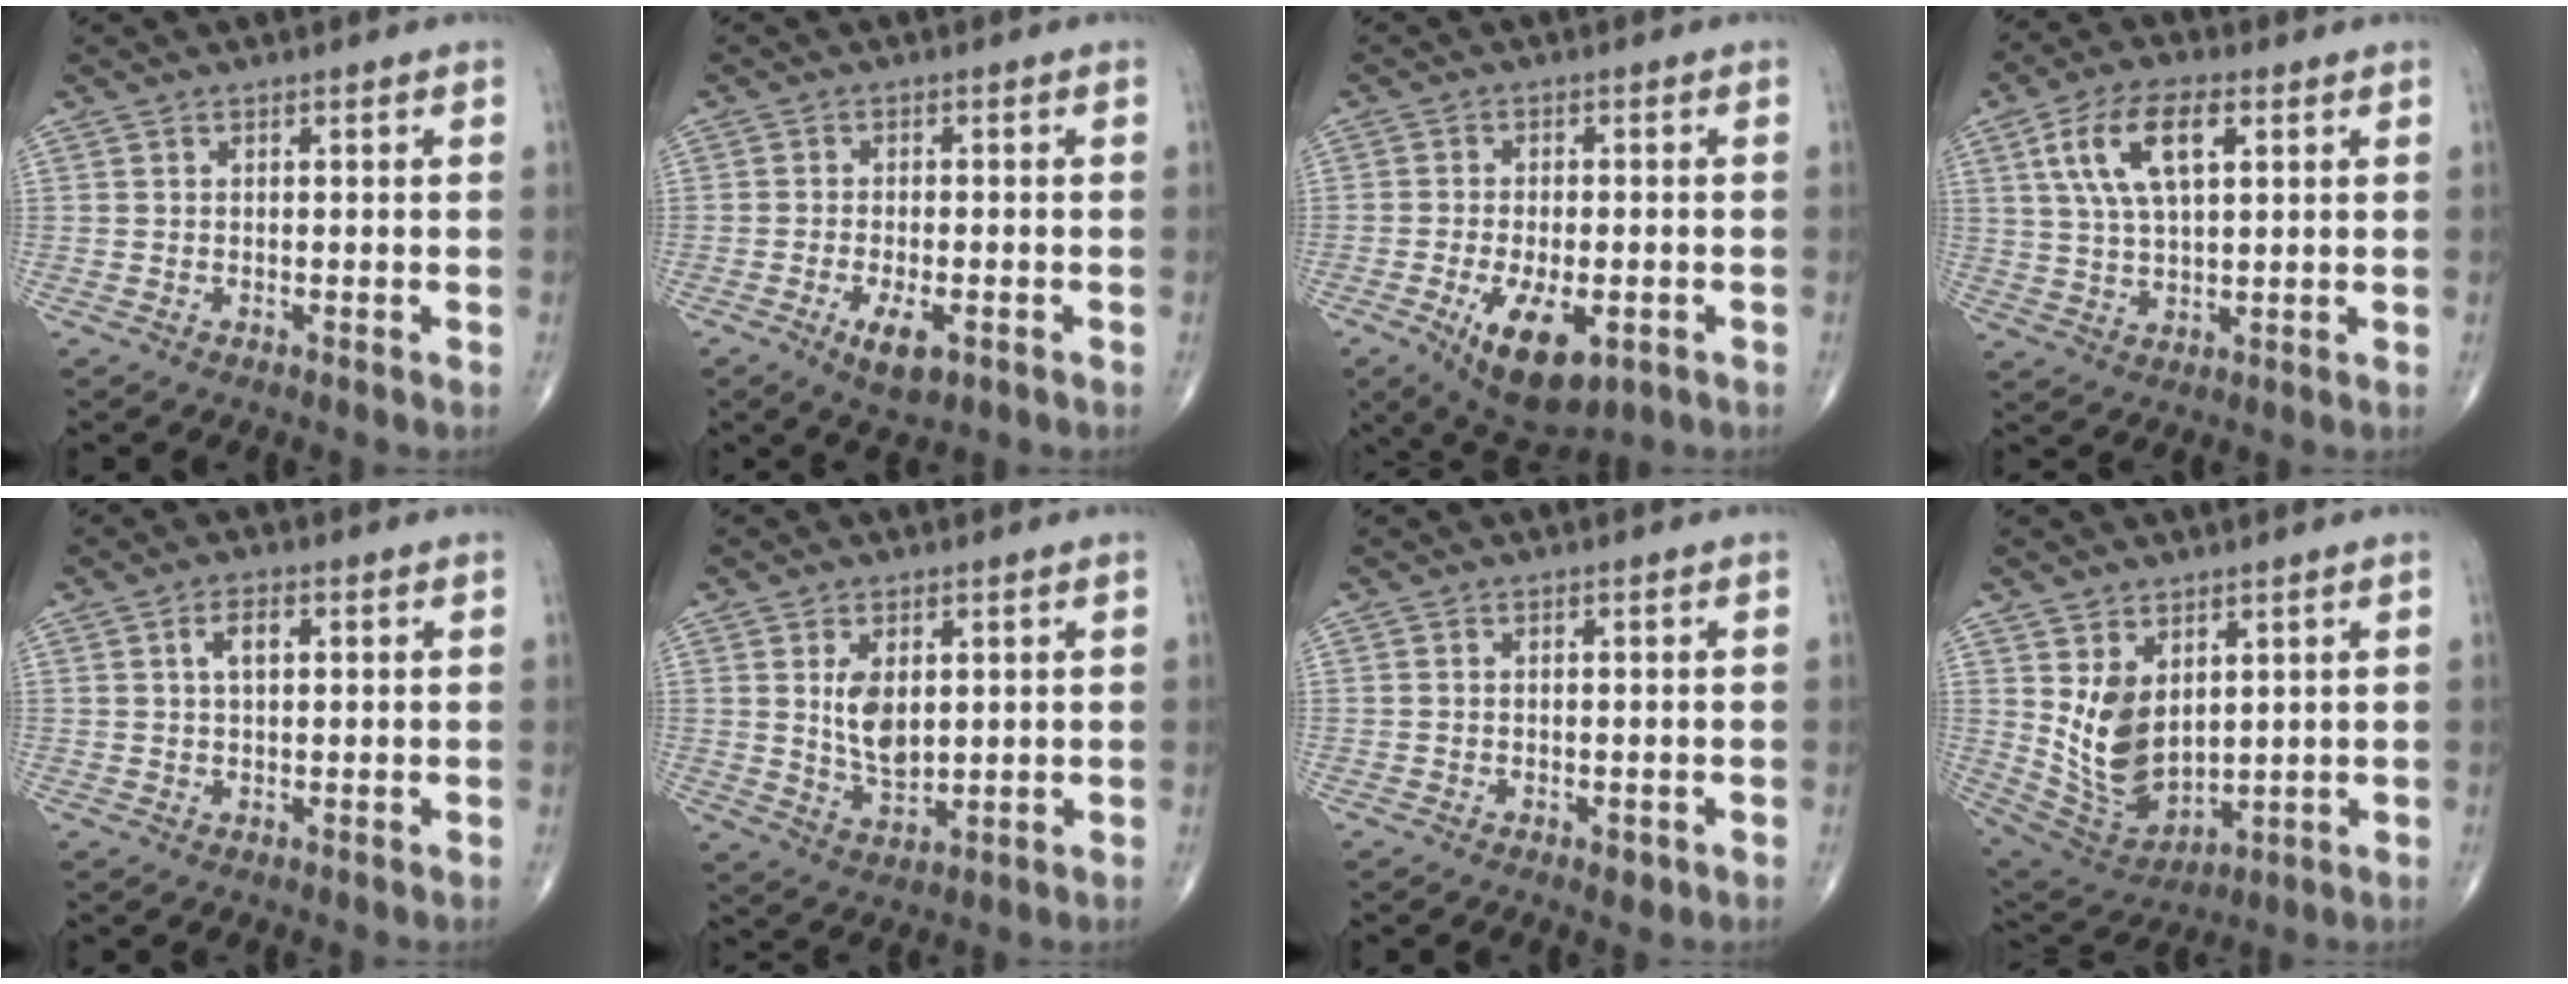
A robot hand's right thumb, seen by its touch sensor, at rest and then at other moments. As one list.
[{"total": 5.5, "force": [-2.4, 2.1, 4.4], "torque": [-0.077, -0.002, -0.037]}, {"total": 11.5, "force": [-4.4, 5.2, 9.2], "torque": [-0.147, -0.004, -0.059]}, {"total": 12.0, "force": [4.2, 5.4, 9.9], "torque": [-0.186, 0.002, 0.079]}, {"total": 3.6, "force": [1.0, 1.8, 2.9], "torque": [-0.051, 0.004, 0.017]}, {"total": 7.2, "force": [1.6, 4.1, 5.7], "torque": [-0.088, -0.016, 0.041]}, {"total": 1.7, "force": [-0.7, 0.9, 1.2], "torque": [-0.011, -0.001, -0.007]}, {"total": 11.6, "force": [2.8, 7.5, 8.4], "torque": [-0.132, -0.027, 0.080]}]